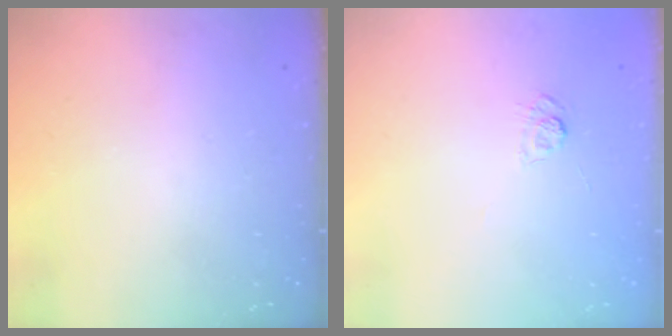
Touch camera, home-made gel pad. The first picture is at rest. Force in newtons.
{"total": 4.0, "press": 3.7, "slide": 1.5}